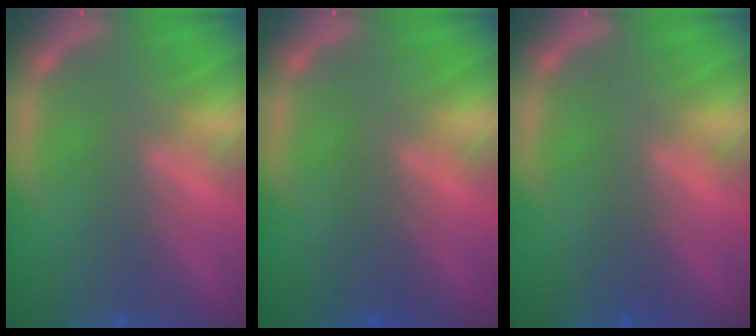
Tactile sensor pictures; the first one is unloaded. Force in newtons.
{"total": 2.0}
{"total": 0.9}